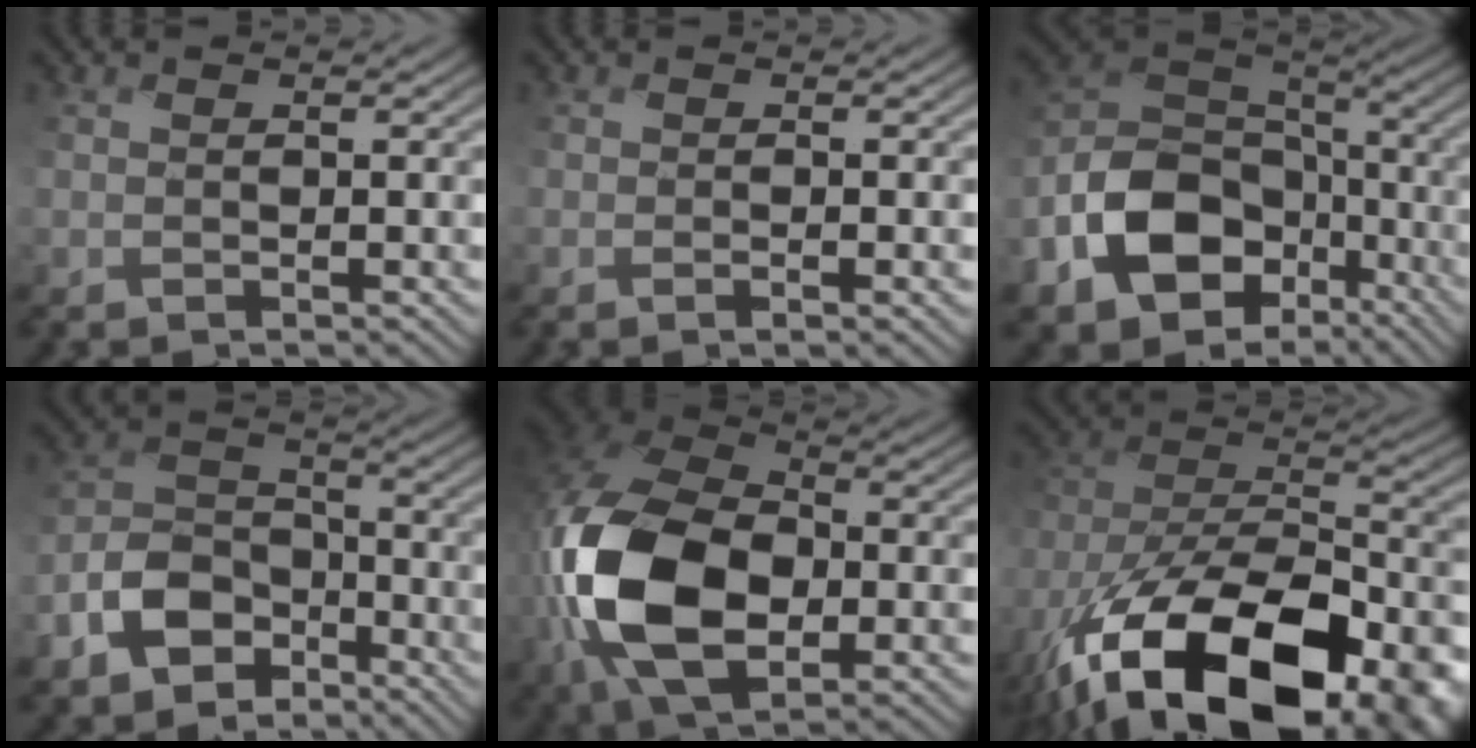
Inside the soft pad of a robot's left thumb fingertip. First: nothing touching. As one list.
[{"total": 1.5, "force": [-0.5, 0.3, 1.4], "torque": [-0.024, 0.001, -0.010]}, {"total": 14.5, "force": [-6.0, 10.3, 8.2], "torque": [-0.198, -0.029, -0.117]}, {"total": 9.1, "force": [-5.4, 6.0, 4.1], "torque": [-0.099, -0.008, -0.118]}, {"total": 16.8, "force": [-2.8, 10.7, 12.7], "torque": [-0.300, -0.019, -0.059]}, {"total": 22.1, "force": [-13.8, 10.4, 13.7], "torque": [-0.266, -0.076, -0.203]}]